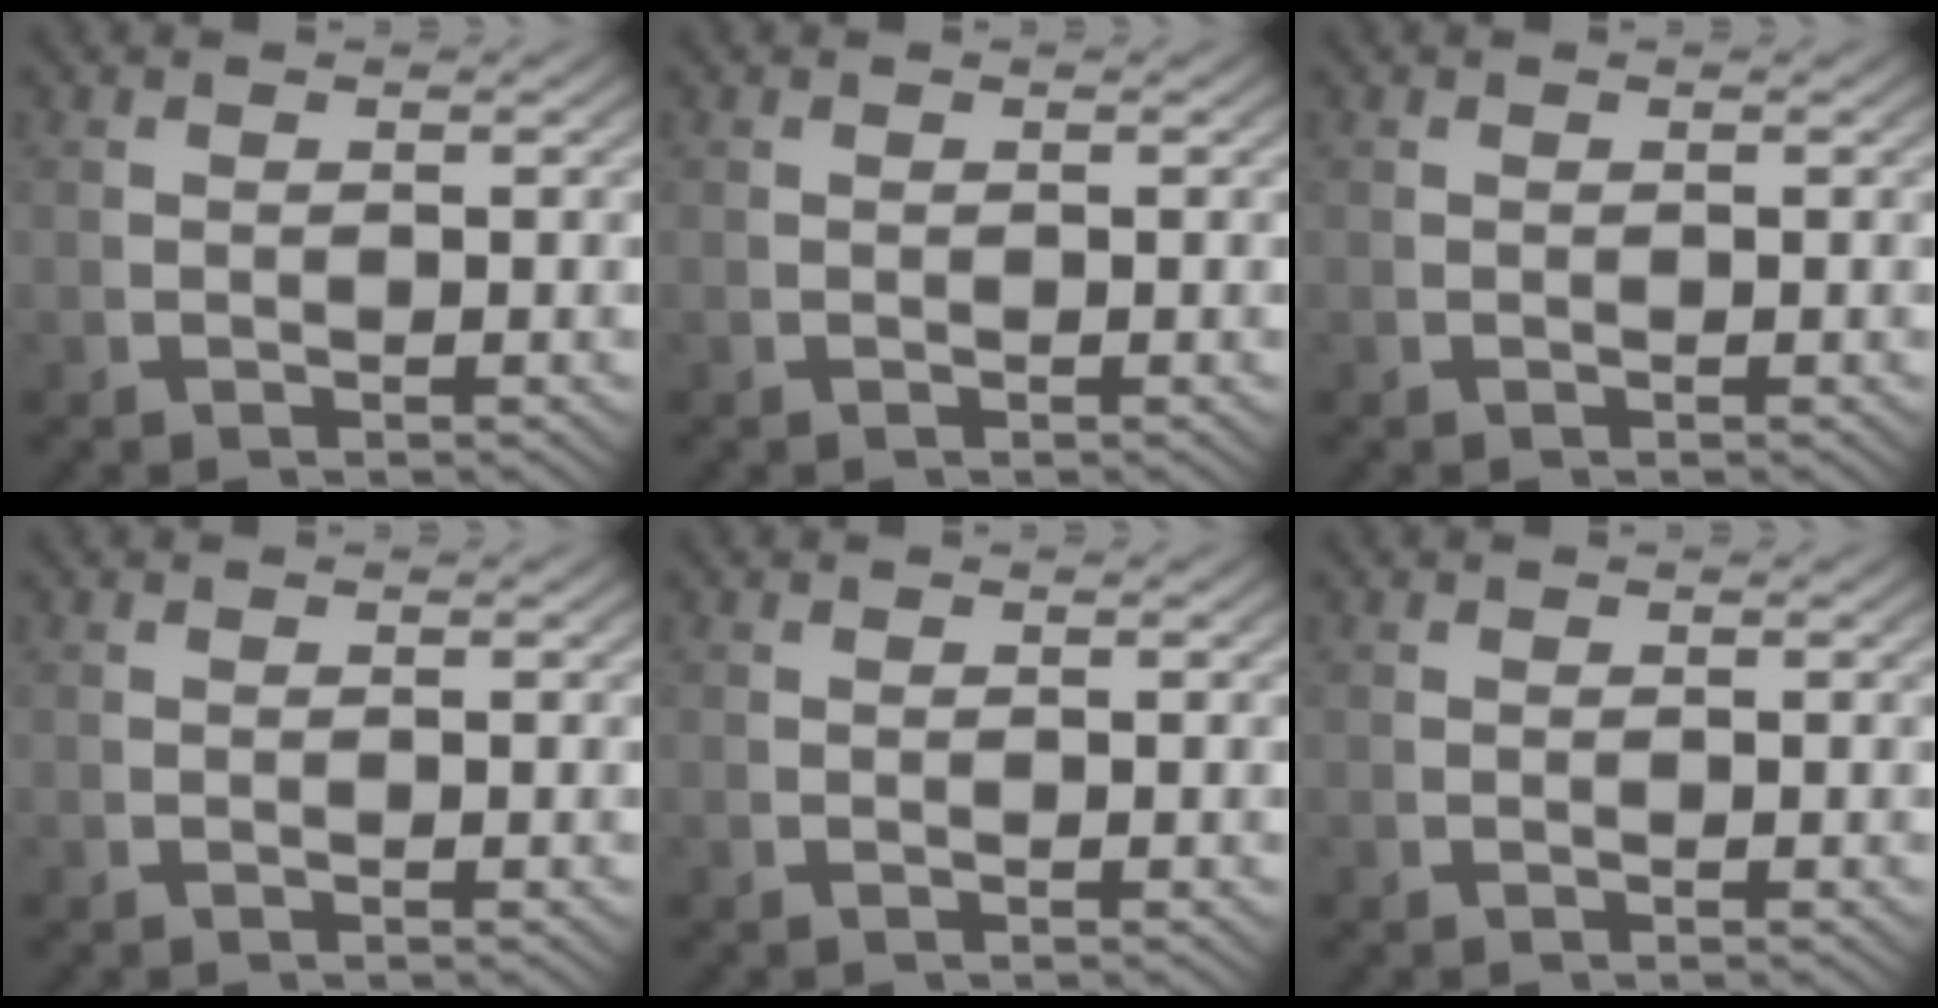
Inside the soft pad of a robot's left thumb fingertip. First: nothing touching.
{"total": 0.0}
{"total": 0.0}
{"total": 0.0}
{"total": 0.0}
{"total": 0.0}